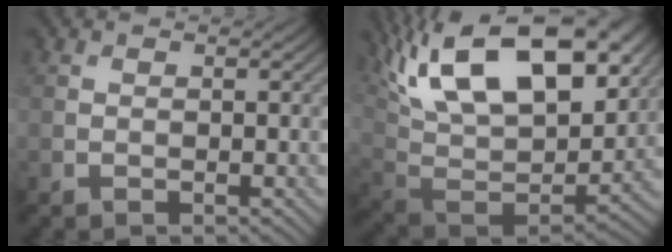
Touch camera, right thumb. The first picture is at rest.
{"total": 21.4, "force": [10.1, 10.6, 15.6], "torque": [-0.293, 0.045, 0.178]}